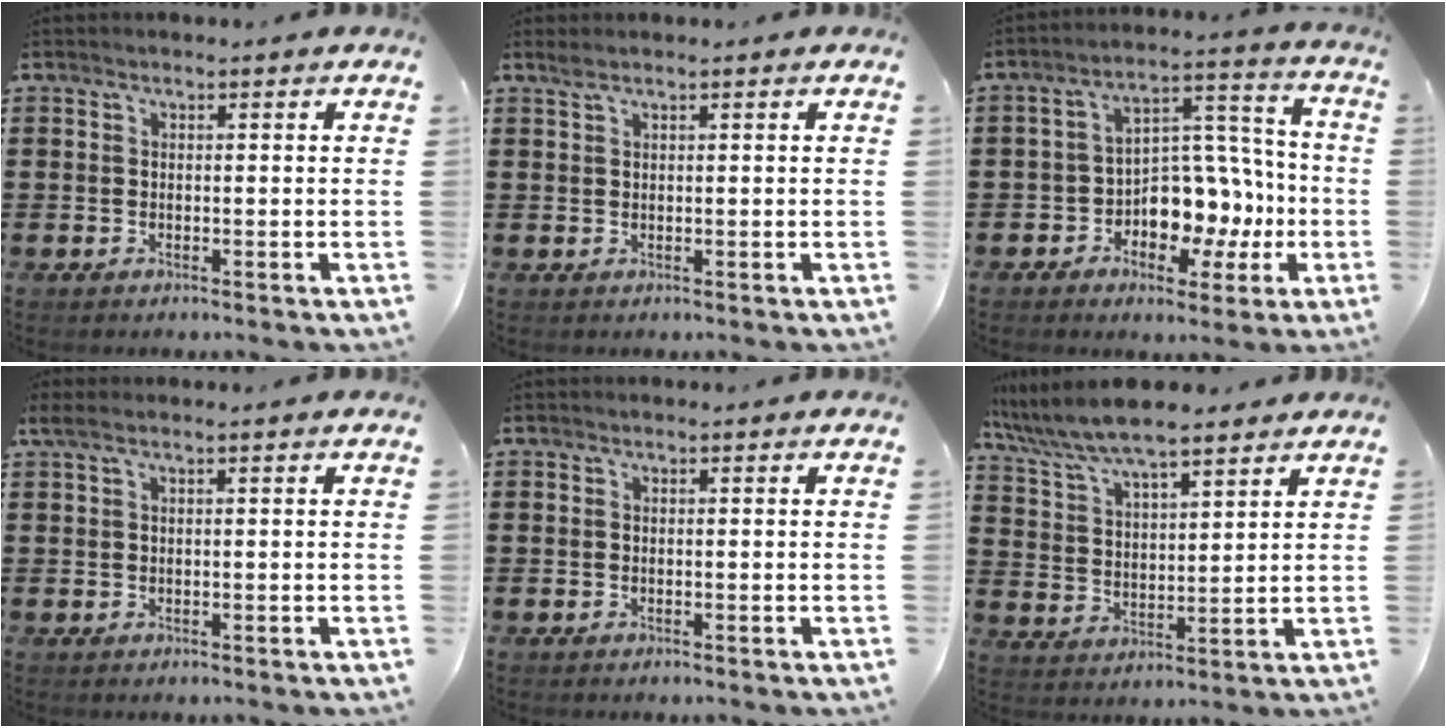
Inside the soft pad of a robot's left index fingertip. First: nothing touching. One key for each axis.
{"total": 0.9, "fx": 0.6, "fy": 0.1, "fz": 0.6, "tx": -0.014, "ty": 0.000, "tz": 0.012}
{"total": 8.0, "fx": -1.7, "fy": 6.3, "fz": 4.6, "tx": -0.089, "ty": 0.001, "tz": -0.027}
{"total": 1.1, "fx": 0.5, "fy": 0.0, "fz": 1.0, "tx": -0.021, "ty": -0.001, "tz": 0.009}
{"total": 0.0}
{"total": 7.6, "fx": 6.8, "fy": 1.3, "fz": 3.1, "tx": -0.086, "ty": -0.024, "tz": 0.121}